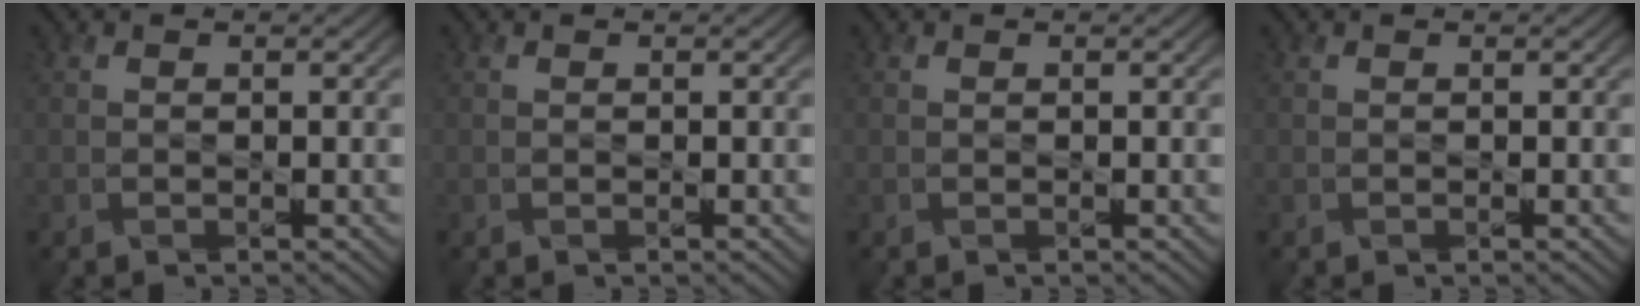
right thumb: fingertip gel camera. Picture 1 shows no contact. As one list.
[{"total": 0.0}, {"total": 0.0}, {"total": 0.0}]